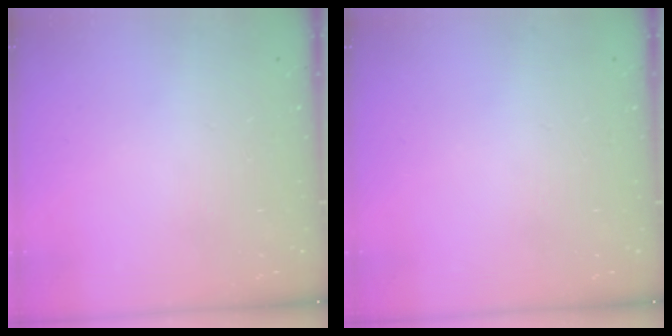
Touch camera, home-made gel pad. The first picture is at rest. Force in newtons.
{"total": 0.0}